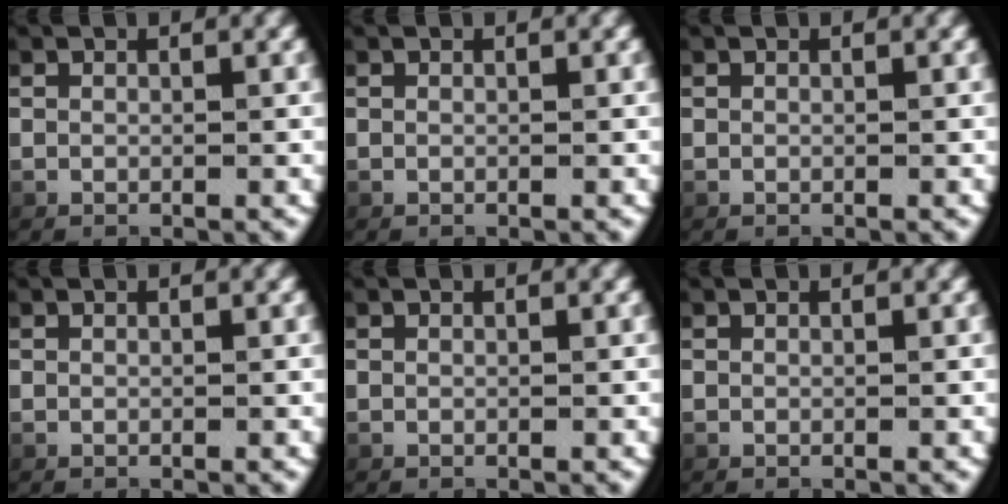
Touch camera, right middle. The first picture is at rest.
{"total": 0.0}
{"total": 0.0}
{"total": 0.0}
{"total": 0.0}
{"total": 0.0}